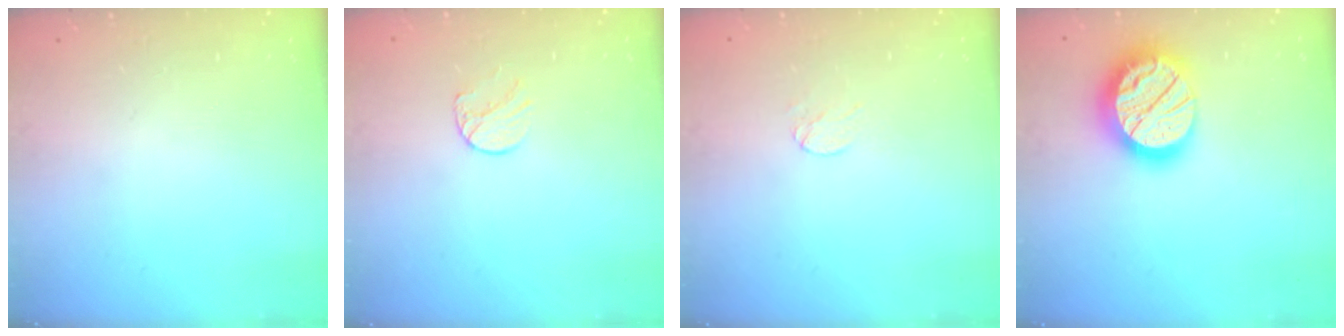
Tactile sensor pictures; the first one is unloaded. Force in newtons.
{"total": 6.9, "press": 6.8, "slide": 0.6}
{"total": 3.0, "press": 3.0, "slide": 0.2}
{"total": 20.2, "press": 20.2, "slide": 1.5}